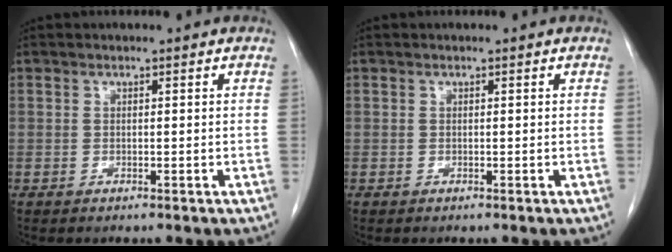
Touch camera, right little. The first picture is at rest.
{"total": 0.0}